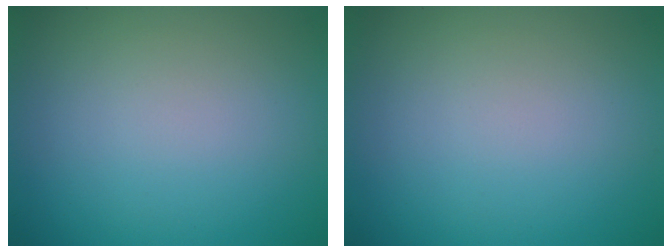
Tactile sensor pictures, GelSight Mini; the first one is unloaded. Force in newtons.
{"total": 0.0}